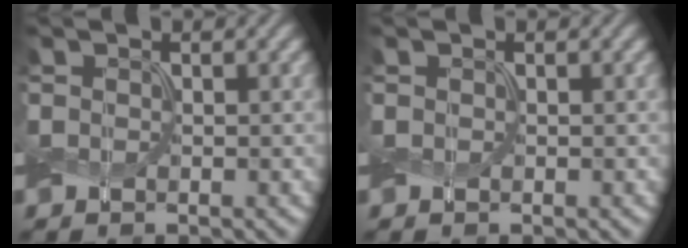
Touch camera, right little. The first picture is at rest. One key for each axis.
{"total": 0.0}